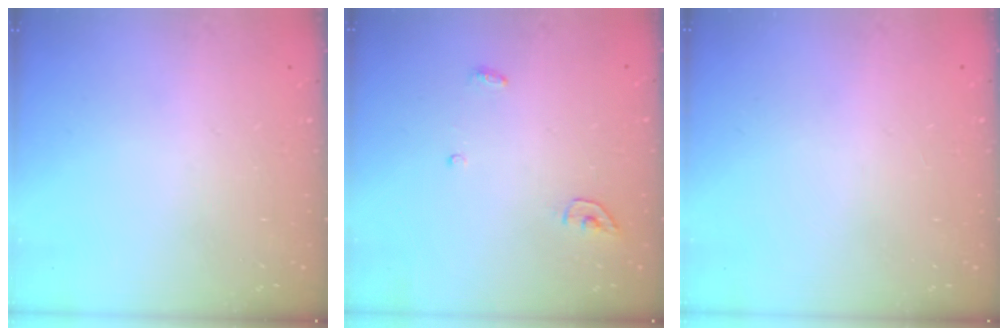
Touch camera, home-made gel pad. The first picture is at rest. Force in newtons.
{"total": 3.7, "press": 3.7, "slide": 0.3}
{"total": 1.1, "press": 0.8, "slide": 0.7}